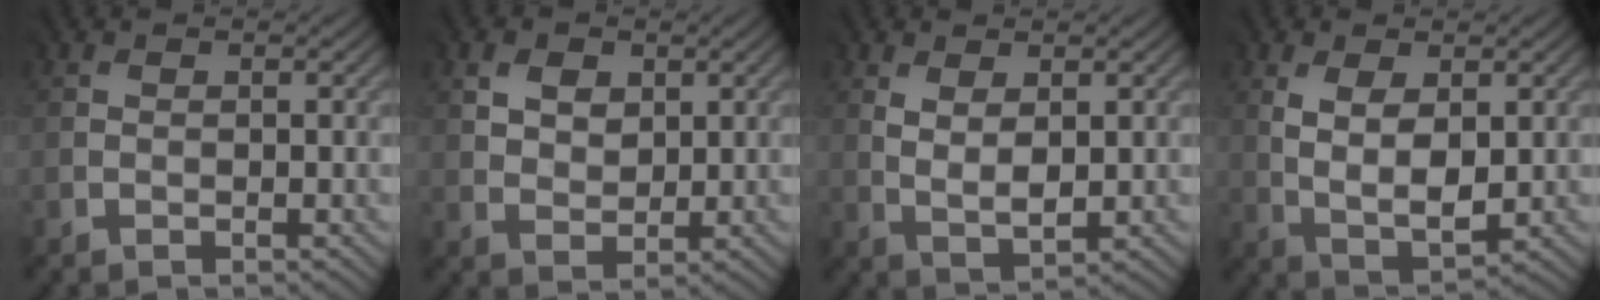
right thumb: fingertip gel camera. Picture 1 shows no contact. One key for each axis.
{"total": 3.7, "fx": 2.0, "fy": 2.6, "fz": 1.7, "tx": -0.034, "ty": -0.001, "tz": 0.039}
{"total": 3.3, "fx": 1.4, "fy": 1.4, "fz": 2.6, "tx": -0.057, "ty": -0.006, "tz": 0.034}
{"total": 5.5, "fx": 1.5, "fy": 2.7, "fz": 4.6, "tx": -0.097, "ty": -0.004, "tz": 0.033}